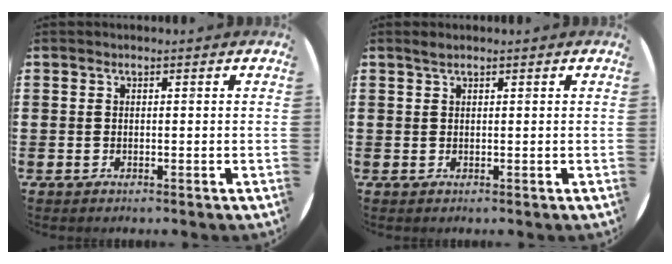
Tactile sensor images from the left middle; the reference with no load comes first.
{"total": 0.6, "force": [0.6, 0.0, 0.3], "torque": [-0.006, 0.000, 0.011]}